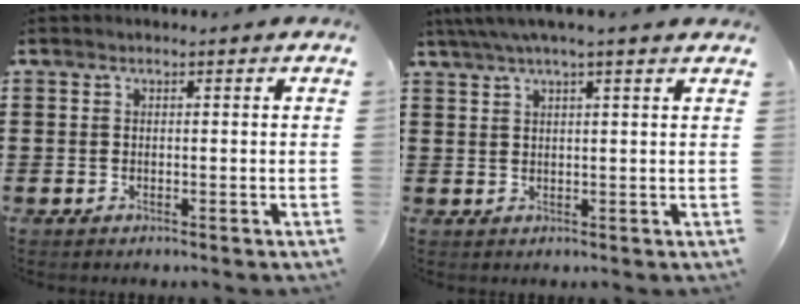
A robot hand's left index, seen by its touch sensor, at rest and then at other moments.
{"total": 3.2, "force": [2.4, 0.0, 2.2], "torque": [-0.048, 0.003, 0.043]}